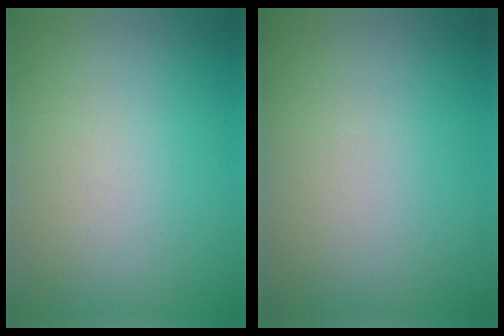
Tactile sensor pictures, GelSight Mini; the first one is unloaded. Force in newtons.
{"total": 0.0}